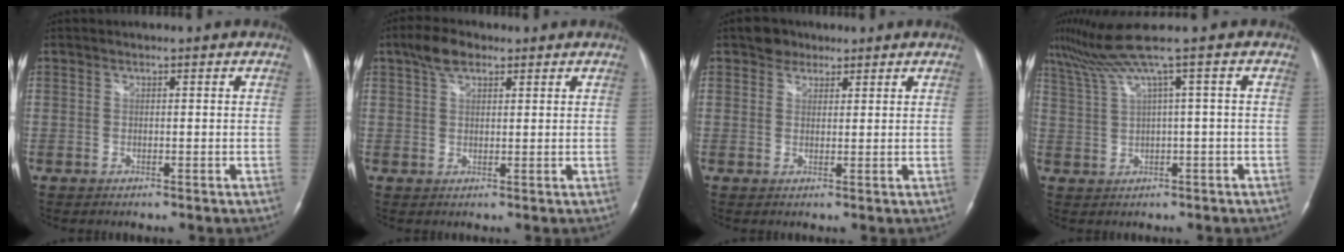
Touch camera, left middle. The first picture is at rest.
{"total": 4.4, "force": [2.7, 2.2, 2.7], "torque": [-0.057, 0.017, 0.051]}
{"total": 2.9, "force": [2.0, 2.0, 0.4], "torque": [-0.006, 0.010, 0.028]}
{"total": 5.1, "force": [2.9, -2.0, 3.6], "torque": [-0.084, 0.025, 0.068]}